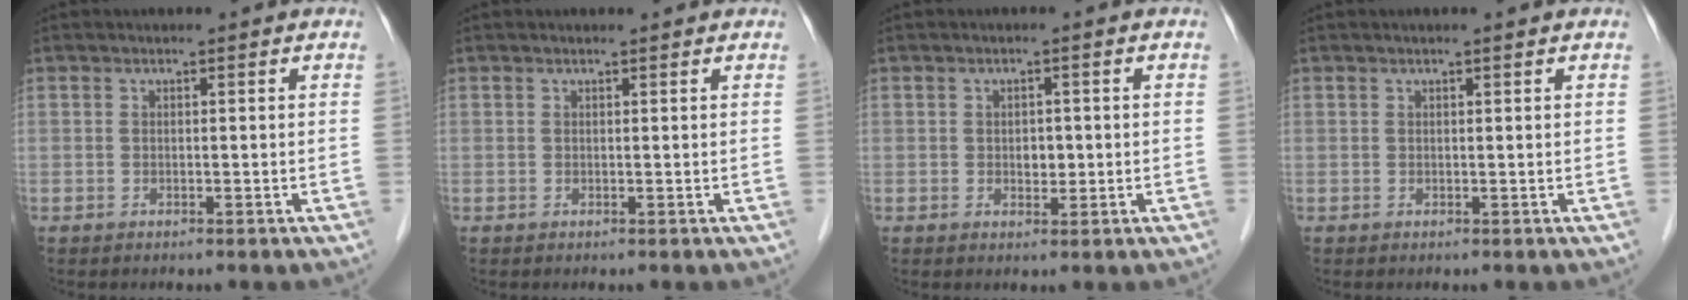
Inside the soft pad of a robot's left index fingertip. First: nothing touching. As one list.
[{"total": 1.2, "force": [1.1, 0.2, 0.3], "torque": [-0.011, 0.011, 0.015]}, {"total": 2.0, "force": [0.0, 1.4, 1.5], "torque": [-0.023, 0.001, 0.002]}, {"total": 1.0, "force": [0.7, -0.1, 0.6], "torque": [-0.013, 0.006, 0.015]}]